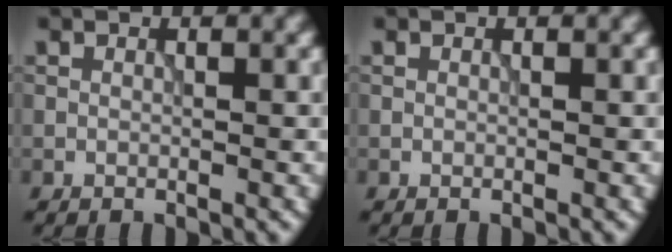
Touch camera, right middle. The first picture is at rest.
{"total": 0.0}